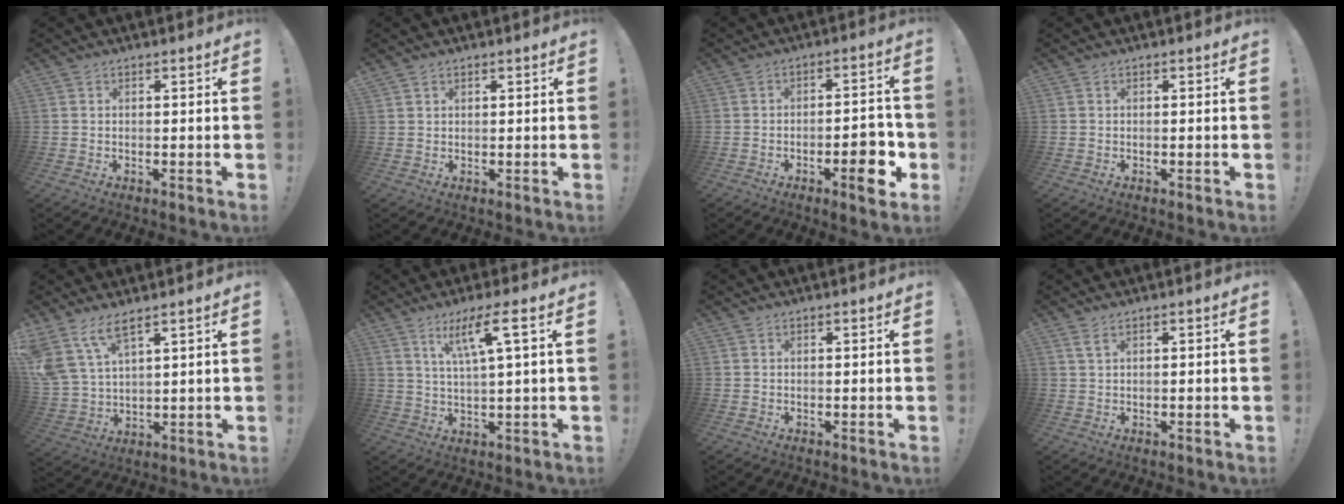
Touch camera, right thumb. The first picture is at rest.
{"total": 1.2, "force": [0.9, 0.8, 0.3], "torque": [0.002, -0.003, 0.016]}
{"total": 9.5, "force": [-3.6, 3.4, 8.1], "torque": [-0.085, 0.011, -0.060]}
{"total": 0.0}
{"total": 9.7, "force": [6.9, 3.6, 5.7], "torque": [-0.126, -0.031, 0.134]}
{"total": 9.2, "force": [4.0, 0.4, 8.3], "torque": [-0.152, -0.003, 0.061]}
{"total": 0.0}
{"total": 2.0, "force": [1.1, 0.3, 1.6], "torque": [-0.034, 0.001, 0.021]}